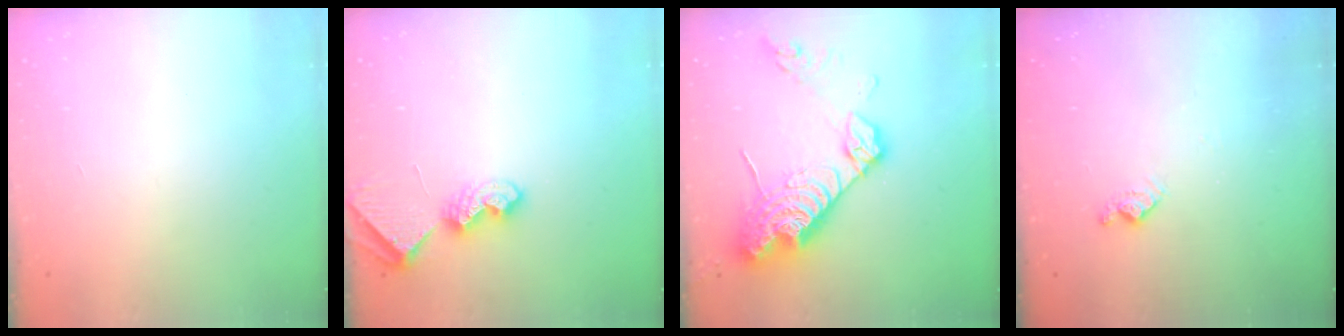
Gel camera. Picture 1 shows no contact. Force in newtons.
{"total": 7.3, "press": 7.3, "slide": 0.4}
{"total": 18.8, "press": 18.7, "slide": 1.7}
{"total": 5.7, "press": 5.7, "slide": 0.8}